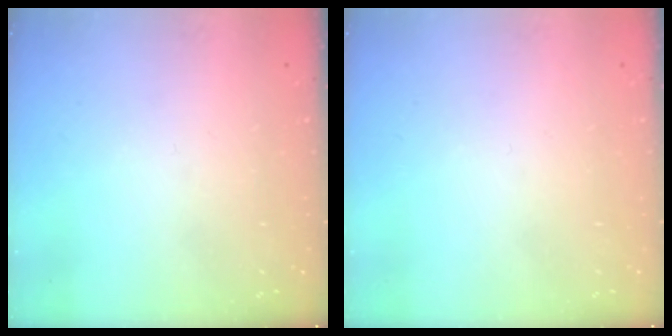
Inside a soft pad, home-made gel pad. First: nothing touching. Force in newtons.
{"total": 1.5, "press": 1.5, "slide": 0.1}